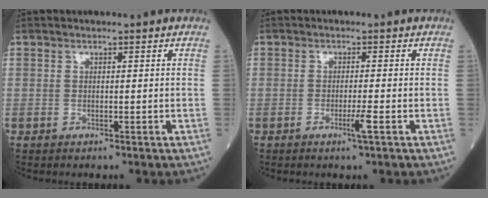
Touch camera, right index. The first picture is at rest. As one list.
[{"total": 2.2, "force": [-1.0, -0.4, 1.9], "torque": [-0.036, -0.004, -0.018]}]